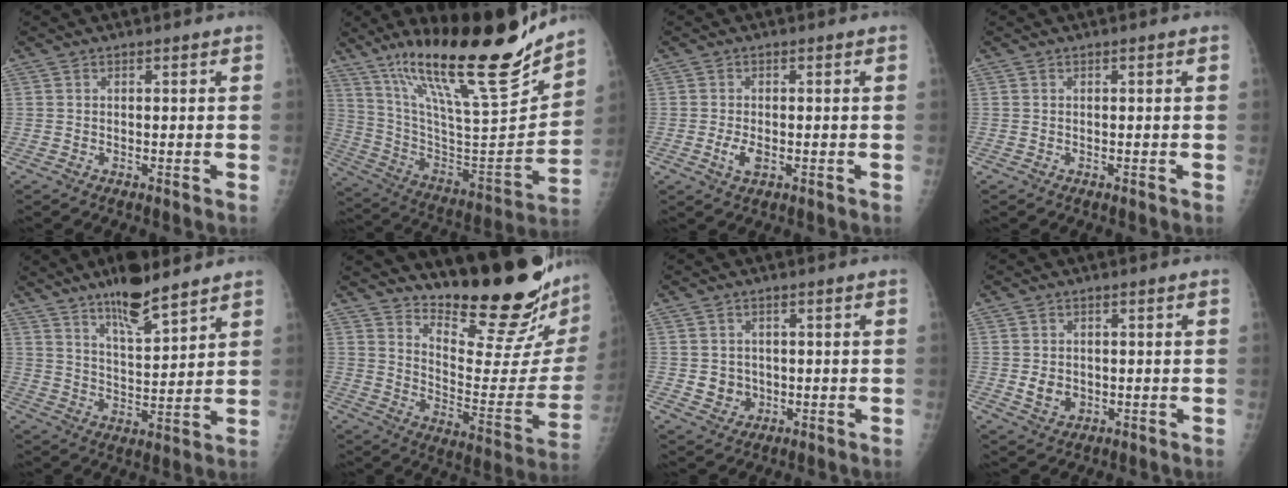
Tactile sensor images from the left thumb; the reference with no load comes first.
{"total": 28.0, "force": [20.4, 5.2, 18.4], "torque": [-0.276, -0.094, 0.350]}
{"total": 2.9, "force": [-0.7, 1.6, 2.4], "torque": [-0.047, -0.003, -0.012]}
{"total": 0.0}
{"total": 11.0, "force": [8.2, 2.7, 6.8], "torque": [-0.100, -0.055, 0.144]}
{"total": 23.1, "force": [20.2, 3.1, 10.9], "torque": [-0.127, -0.187, 0.284]}
{"total": 4.0, "force": [-0.2, 3.7, 1.4], "torque": [-0.003, 0.002, 0.005]}
{"total": 3.9, "force": [-0.3, 3.2, 2.2], "torque": [-0.022, -0.001, 0.006]}